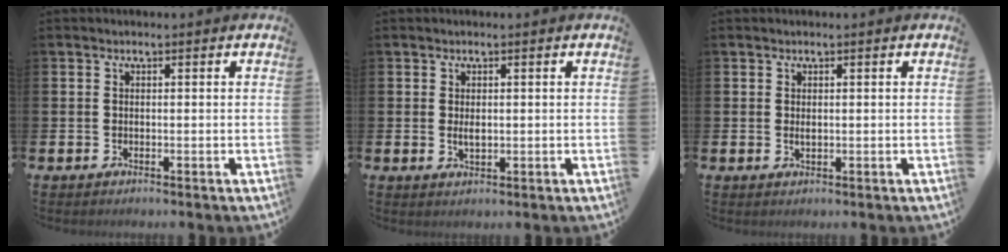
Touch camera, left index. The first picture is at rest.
{"total": 1.4, "force": [0.3, 0.7, 1.2], "torque": [-0.013, -0.002, 0.002]}
{"total": 0.7, "force": [0.3, 0.3, 0.6], "torque": [-0.007, 0.001, 0.003]}